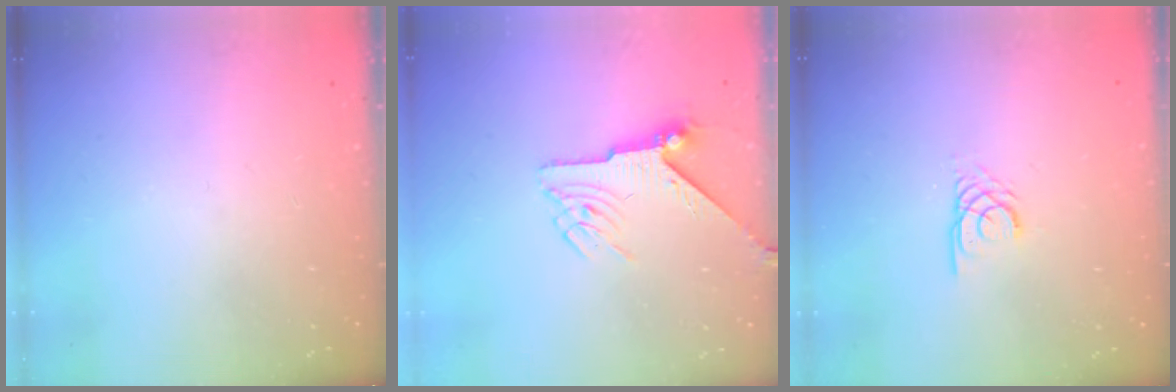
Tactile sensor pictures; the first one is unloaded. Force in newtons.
{"total": 6.0, "press": 6.0, "slide": 0.7}
{"total": 2.4, "press": 2.4, "slide": 0.2}